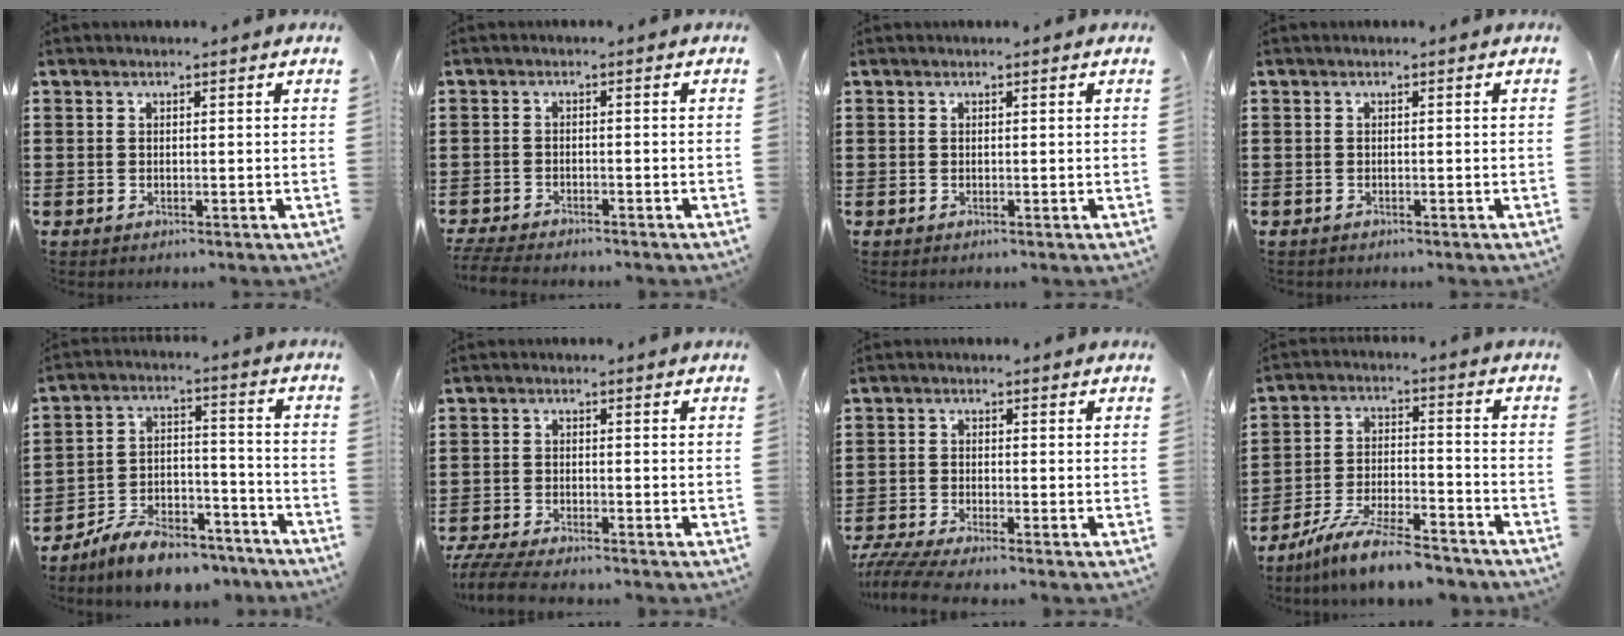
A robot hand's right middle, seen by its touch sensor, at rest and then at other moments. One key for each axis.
{"total": 2.6, "fx": -2.6, "fy": 0.2, "fz": 0.4, "tx": -0.016, "ty": -0.002, "tz": -0.057}
{"total": 0.0}
{"total": 0.0}
{"total": 8.8, "fx": -7.9, "fy": 2.4, "fz": 2.9, "tx": -0.052, "ty": 0.029, "tz": -0.152}
{"total": 3.8, "fx": -3.6, "fy": 0.1, "fz": 1.2, "tx": -0.041, "ty": -0.012, "tz": -0.078}
{"total": 3.2, "fx": -2.9, "fy": 0.0, "fz": 1.4, "tx": -0.046, "ty": -0.014, "tz": -0.063}
{"total": 9.2, "fx": -8.2, "fy": 0.8, "fz": 4.1, "tx": -0.080, "ty": 0.010, "tz": -0.158}